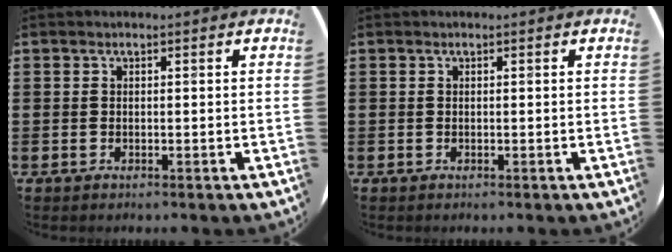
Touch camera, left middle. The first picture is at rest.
{"total": 0.0}